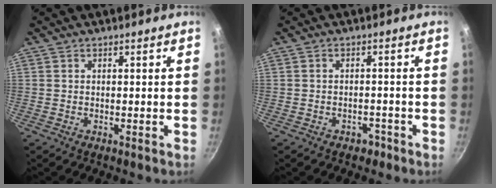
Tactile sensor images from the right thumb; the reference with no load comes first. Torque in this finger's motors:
{"motor_torque": [-0.27, 0.00, -0.29, 0.08, -0.02]}